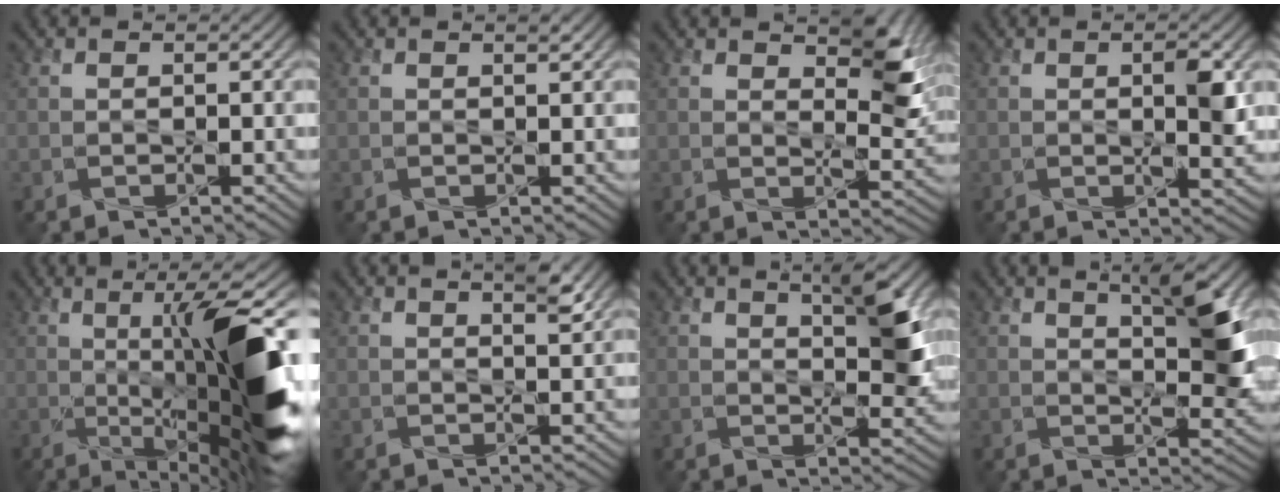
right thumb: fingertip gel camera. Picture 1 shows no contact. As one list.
[{"total": 0.6, "force": [0.4, 0.0, 0.4], "torque": [-0.006, 0.000, 0.007]}, {"total": 6.9, "force": [3.7, 2.7, 5.1], "torque": [-0.073, -0.010, 0.060]}, {"total": 3.4, "force": [0.7, 0.9, 3.2], "torque": [-0.058, -0.005, 0.015]}, {"total": 15.1, "force": [-0.8, 3.1, 14.7], "torque": [-0.217, 0.005, -0.003]}, {"total": 2.6, "force": [1.7, 0.5, 1.9], "torque": [-0.030, -0.002, 0.028]}, {"total": 6.4, "force": [2.6, 1.7, 5.6], "torque": [-0.088, -0.002, 0.046]}, {"total": 7.5, "force": [2.8, 2.1, 6.6], "torque": [-0.103, -0.002, 0.051]}]